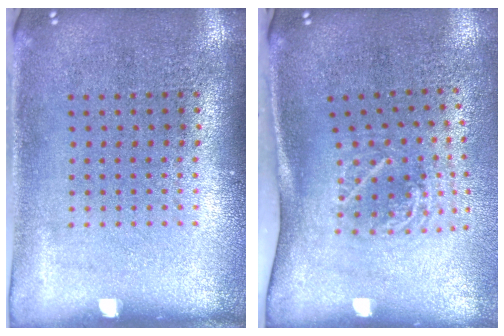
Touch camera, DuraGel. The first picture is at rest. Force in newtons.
{"total": 2.0, "press": 1.3, "slide": 1.5}